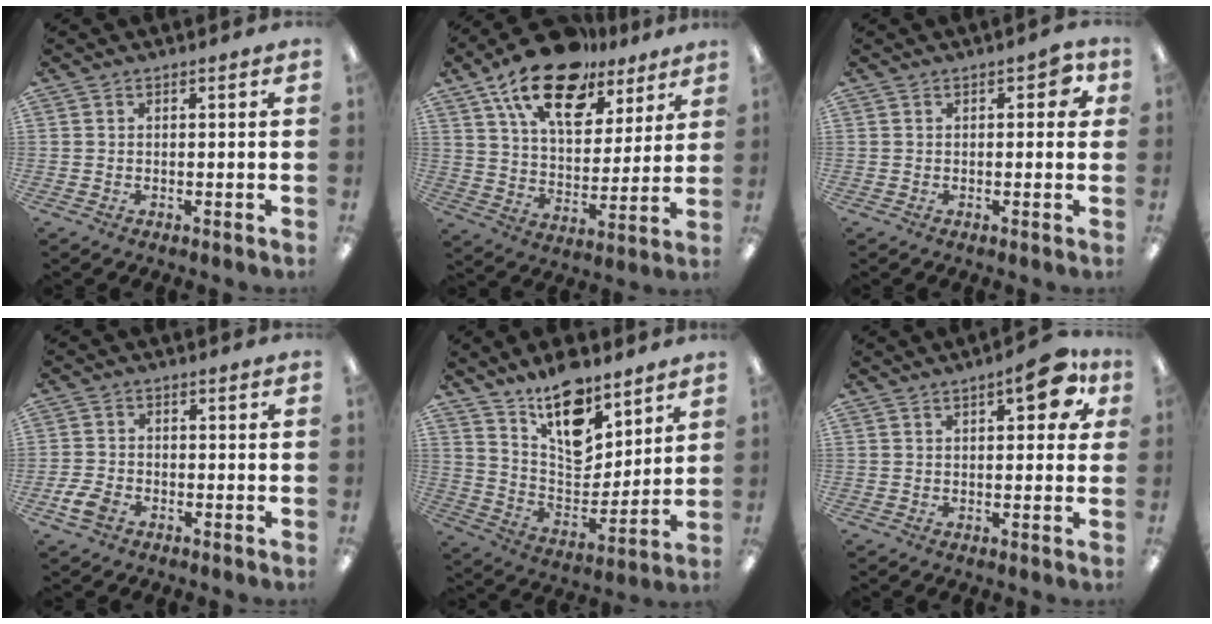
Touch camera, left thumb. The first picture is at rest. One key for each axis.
{"total": 19.5, "fx": 12.8, "fy": 9.8, "fz": 11.0, "tx": -0.186, "ty": -0.067, "tz": 0.225}
{"total": 4.3, "fx": 1.2, "fy": 2.2, "fz": 3.4, "tx": -0.043, "ty": 0.002, "tz": 0.016}
{"total": 4.3, "fx": -2.5, "fy": 2.6, "fz": 2.2, "tx": -0.052, "ty": 0.008, "tz": -0.049}
{"total": 16.2, "fx": 12.0, "fy": 7.6, "fz": 7.9, "tx": -0.129, "ty": -0.080, "tz": 0.215}
{"total": 9.6, "fx": 3.8, "fy": 3.7, "fz": 8.0, "tx": -0.105, "ty": -0.005, "tz": 0.059}